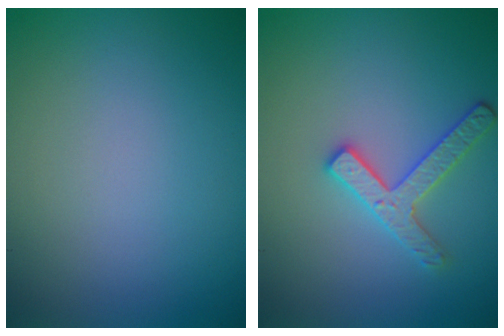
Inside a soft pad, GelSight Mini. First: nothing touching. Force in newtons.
{"total": 2.9, "press": 2.8, "slide": 0.6}